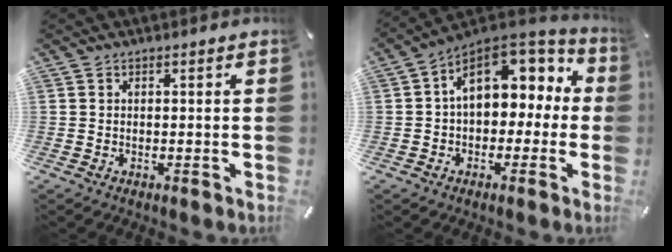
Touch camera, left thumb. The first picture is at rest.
{"total": 12.8, "force": [5.1, 8.8, 7.8], "torque": [-0.117, -0.026, 0.097]}